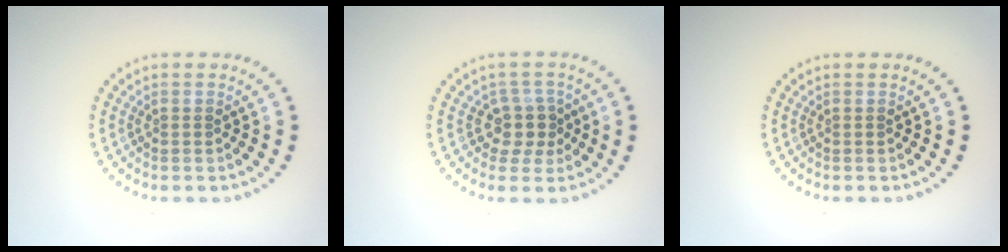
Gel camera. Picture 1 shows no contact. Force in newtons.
{"total": 2.5, "press": 2.0, "slide": 1.6}
{"total": 0.0}